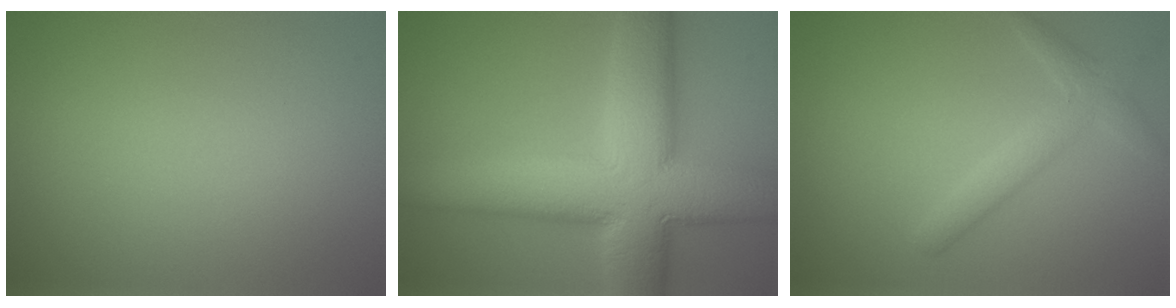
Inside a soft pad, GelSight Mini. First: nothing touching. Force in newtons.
{"total": 13.4, "press": 13.3, "slide": 0.9}
{"total": 2.5, "press": 2.5, "slide": 0.2}